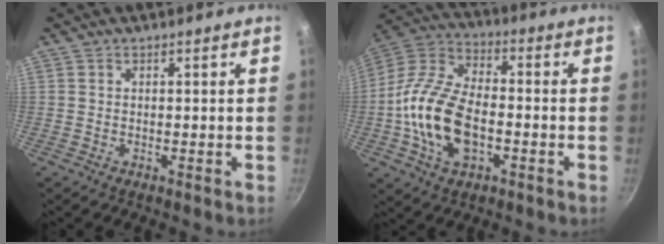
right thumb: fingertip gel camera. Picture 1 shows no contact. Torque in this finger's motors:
{"motor_torque": [0.06, 1.27, 1.83, -0.94, 0.25]}